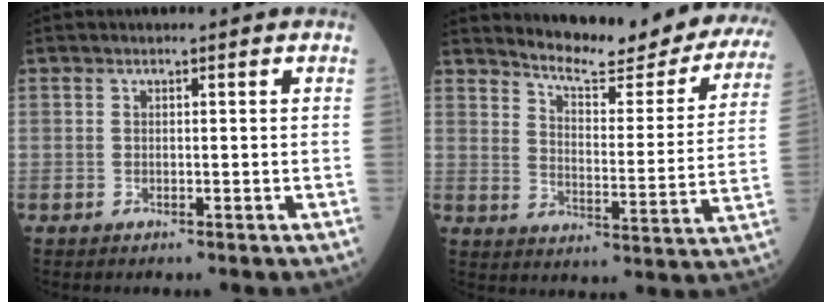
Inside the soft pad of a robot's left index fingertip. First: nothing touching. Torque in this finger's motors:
{"motor_torque": [0.30, -0.39, 0.04, 0.04]}